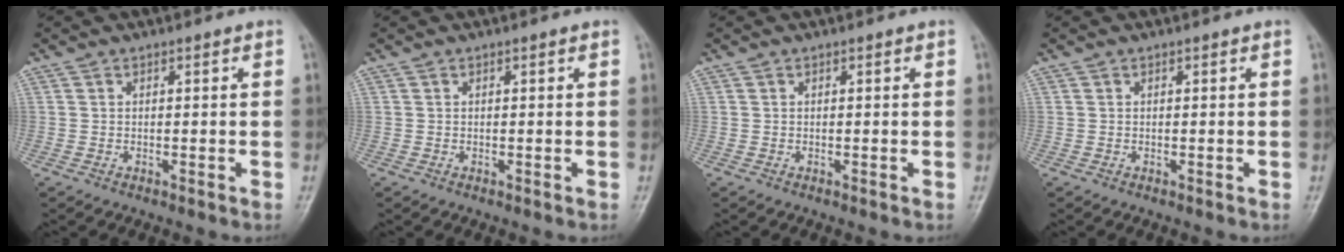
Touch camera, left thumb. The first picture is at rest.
{"total": 0.0}
{"total": 0.0}
{"total": 0.0}